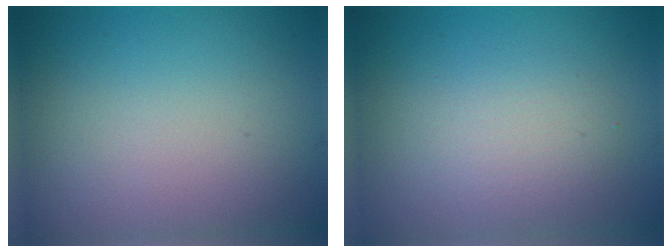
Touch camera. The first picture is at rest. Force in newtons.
{"total": 2.6, "press": 2.6, "slide": 0.1}